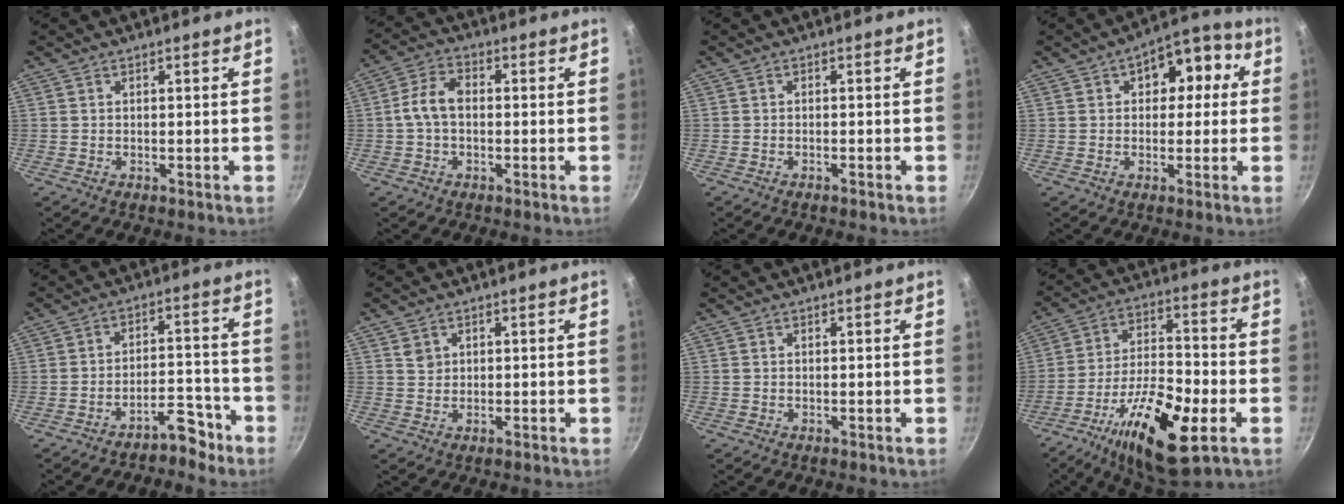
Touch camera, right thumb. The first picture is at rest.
{"total": 6.0, "force": [-0.4, 3.8, 4.5], "torque": [-0.087, 0.025, -0.017]}
{"total": 0.6, "force": [-0.5, -0.1, 0.2], "torque": [-0.012, 0.004, -0.010]}
{"total": 10.4, "force": [2.4, 7.0, 7.3], "torque": [-0.052, 0.027, 0.022]}
{"total": 6.3, "force": [-4.9, 2.6, 2.9], "torque": [-0.015, 0.063, -0.069]}
{"total": 1.7, "force": [0.7, 1.4, 0.6], "torque": [-0.005, 0.001, 0.012]}
{"total": 0.0}
{"total": 19.9, "force": [-8.0, 7.0, 16.9], "torque": [-0.289, 0.029, -0.139]}